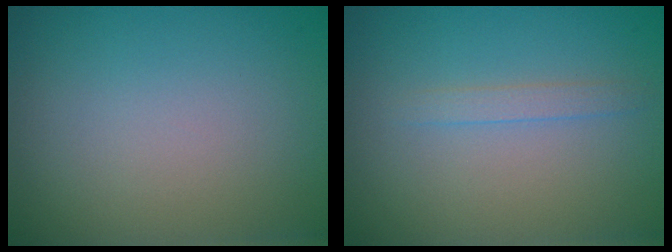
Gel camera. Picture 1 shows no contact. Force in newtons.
{"total": 1.1, "press": 1.1, "slide": 0.0}